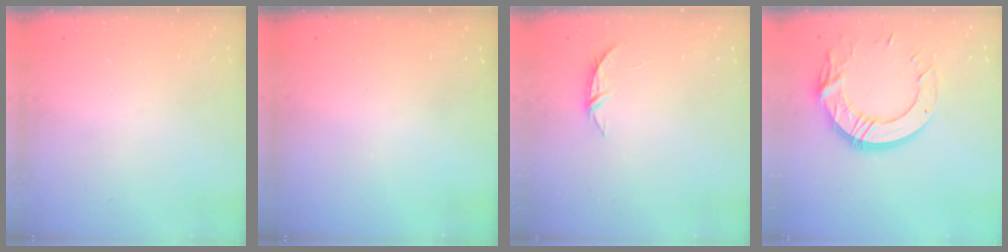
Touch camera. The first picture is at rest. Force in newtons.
{"total": 0.0}
{"total": 4.2, "press": 4.2, "slide": 0.5}
{"total": 16.0, "press": 16.0, "slide": 1.0}